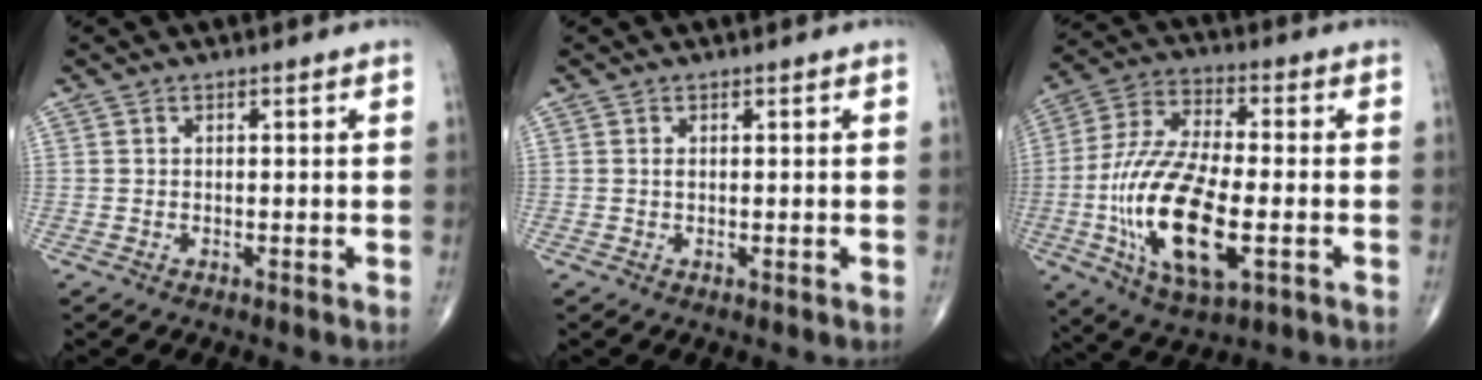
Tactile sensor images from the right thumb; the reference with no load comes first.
{"total": 0.6, "force": [0.1, 0.2, 0.6], "torque": [-0.015, -0.003, 0.003]}
{"total": 20.3, "force": [-4.7, 8.2, 18.0], "torque": [-0.365, 0.007, -0.077]}